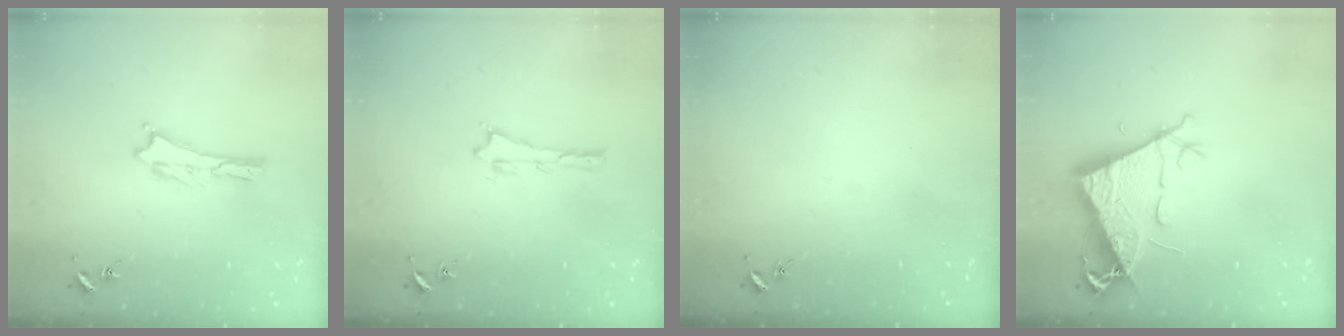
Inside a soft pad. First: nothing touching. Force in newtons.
{"total": 0.0}
{"total": 0.0}
{"total": 8.2, "press": 8.1, "slide": 1.2}